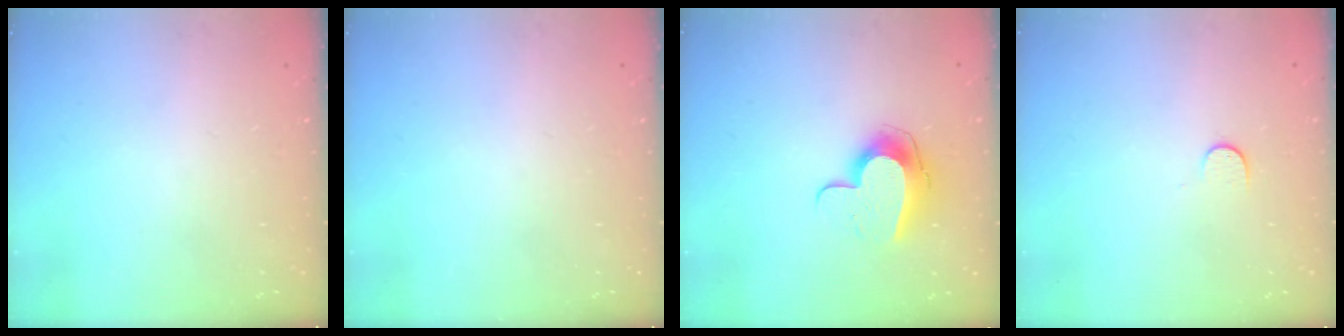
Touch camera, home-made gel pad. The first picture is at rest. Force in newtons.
{"total": 0.0}
{"total": 10.7, "press": 10.6, "slide": 0.7}
{"total": 5.0, "press": 5.0, "slide": 0.5}